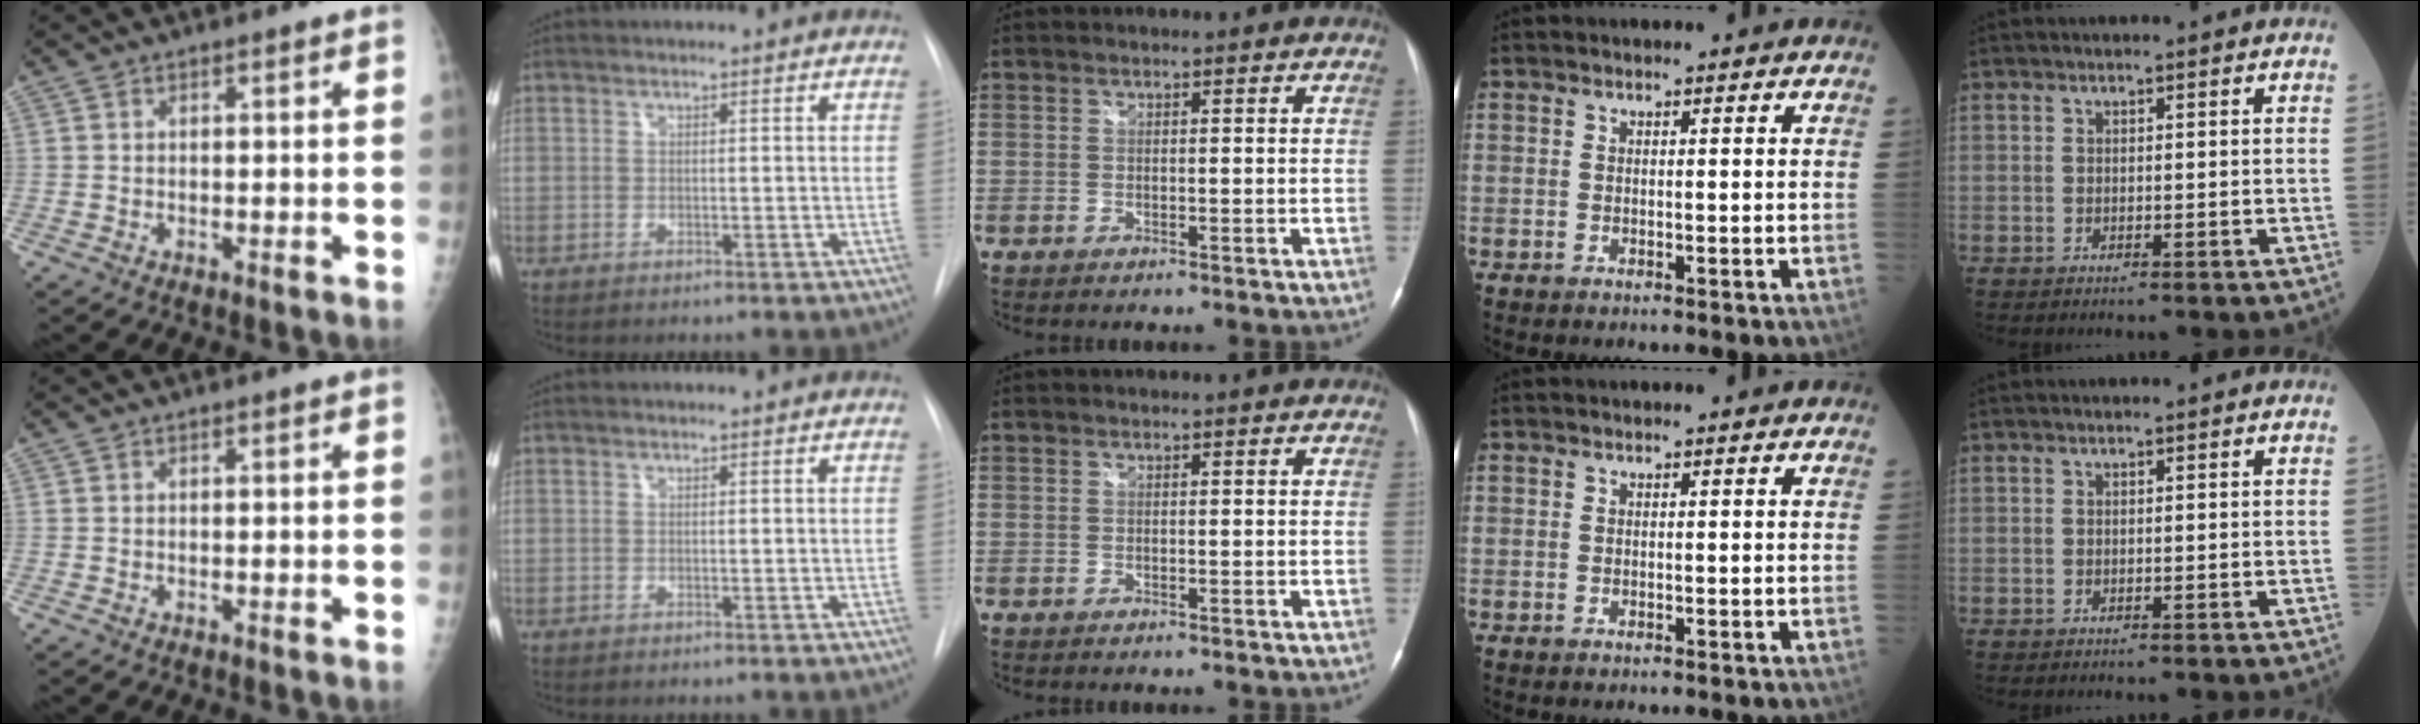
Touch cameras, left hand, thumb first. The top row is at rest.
{}